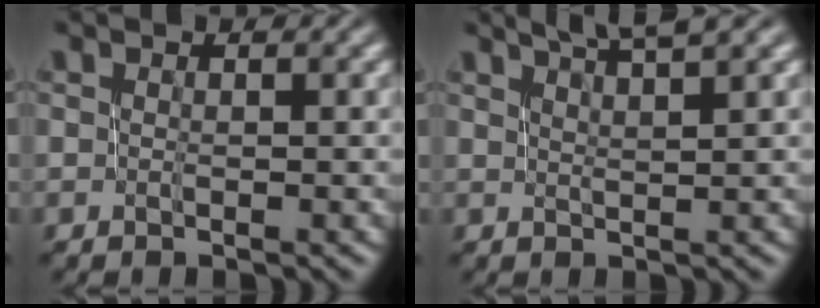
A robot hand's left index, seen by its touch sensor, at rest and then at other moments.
{"total": 4.3, "force": [3.3, 0.4, 2.7], "torque": [-0.034, 0.009, 0.051]}